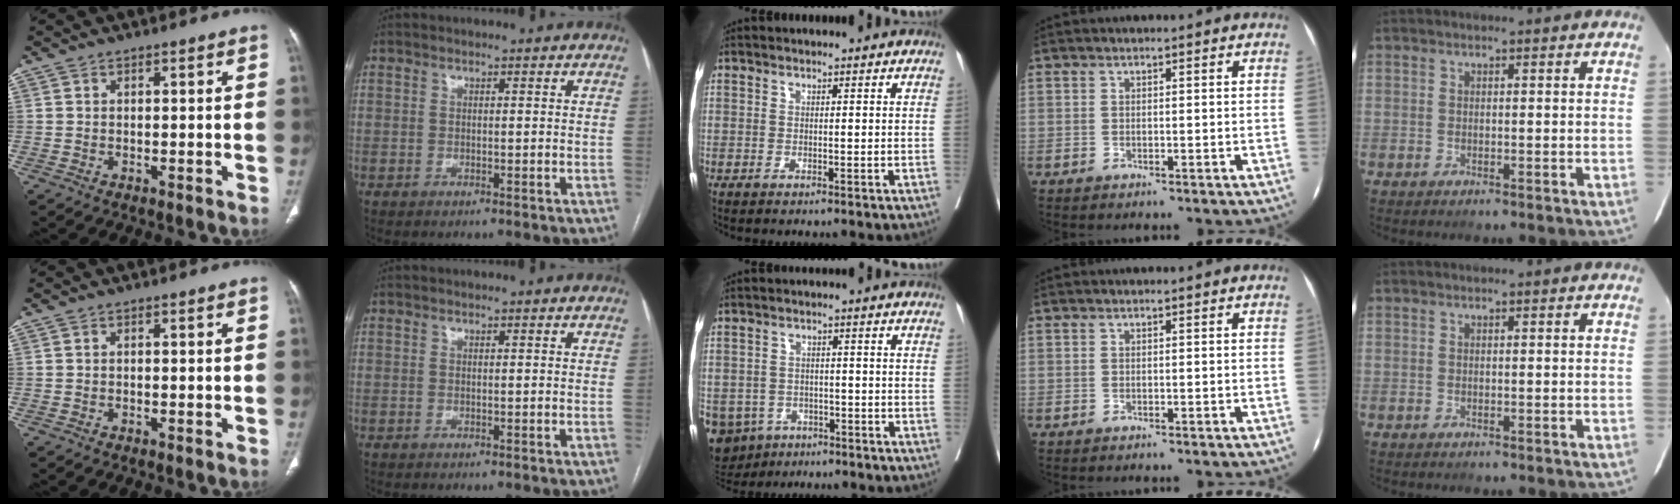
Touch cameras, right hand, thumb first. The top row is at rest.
{"middle": {"total": 9.8, "force": [-5.7, 7.7, 2.3], "torque": [-0.065, -0.002, -0.078]}}